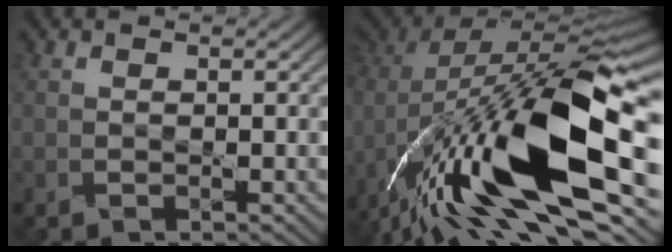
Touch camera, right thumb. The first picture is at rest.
{"total": 20.4, "force": [-7.6, 8.9, 16.8], "torque": [-0.313, -0.017, -0.131]}